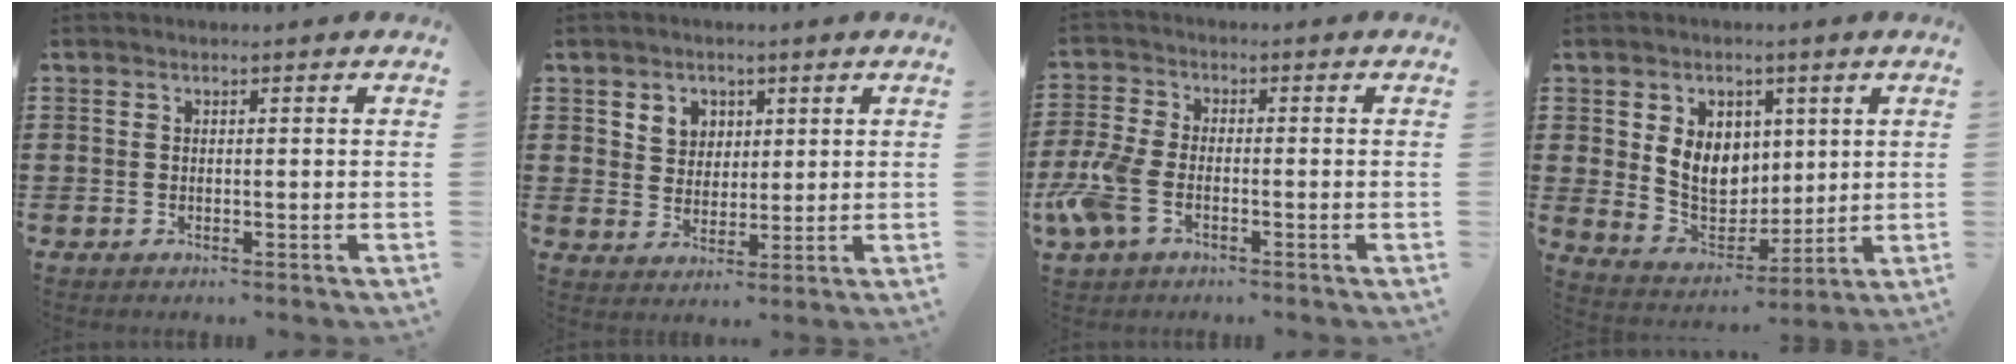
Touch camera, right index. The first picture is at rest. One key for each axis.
{"total": 4.1, "fx": 2.0, "fy": 3.5, "fz": 0.7, "tx": -0.023, "ty": 0.012, "tz": 0.034}
{"total": 6.4, "fx": -2.8, "fy": 3.2, "fz": 4.9, "tx": -0.130, "ty": -0.008, "tz": -0.058}
{"total": 8.0, "fx": 1.7, "fy": 6.5, "fz": 4.2, "tx": -0.087, "ty": 0.013, "tz": 0.032}